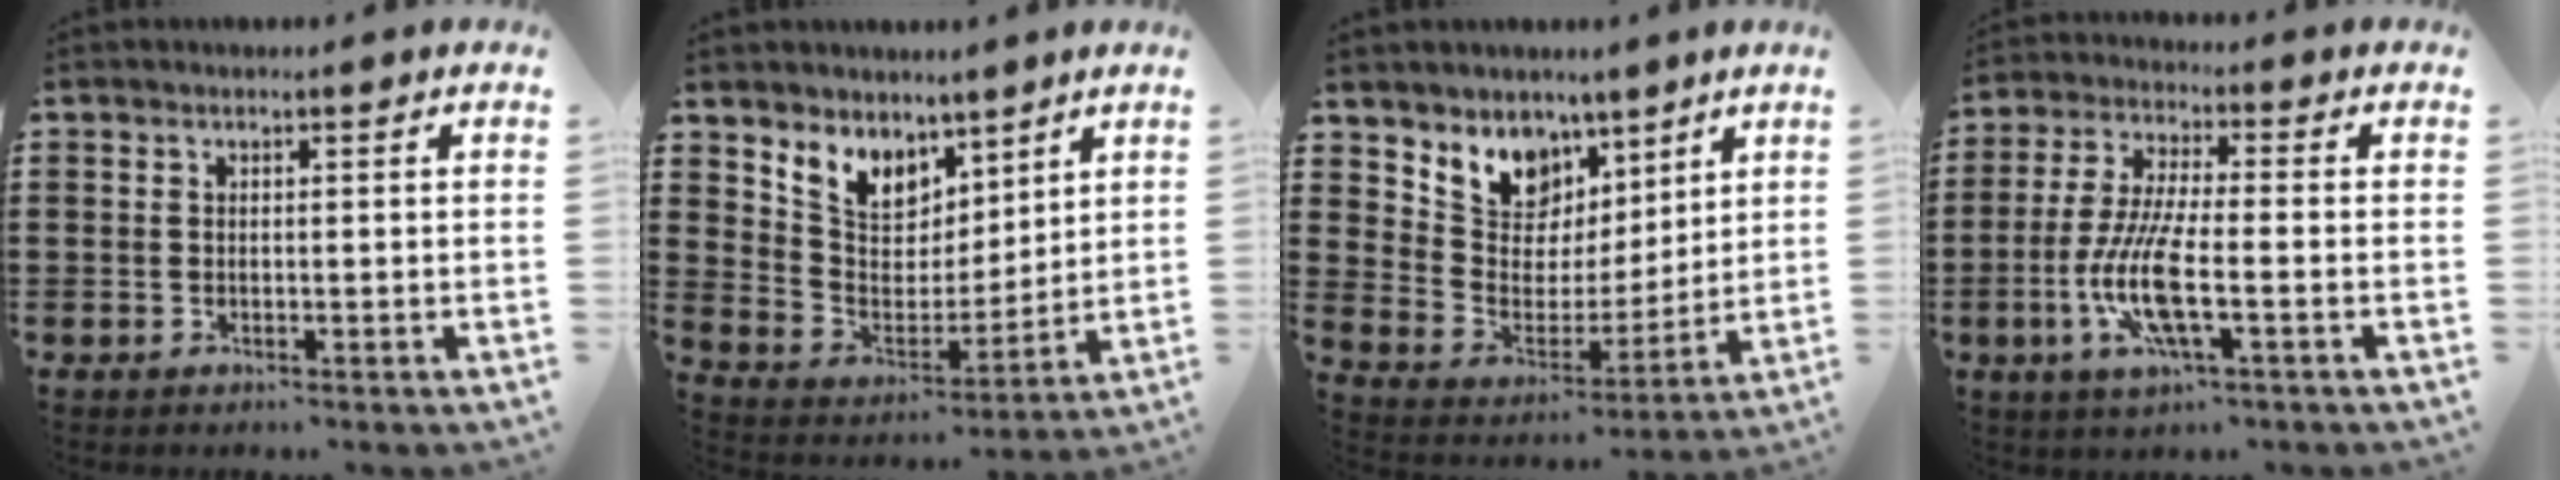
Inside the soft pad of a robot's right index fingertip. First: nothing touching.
{"total": 7.0, "force": [5.4, 4.4, 0.6], "torque": [-0.055, -0.031, 0.104]}
{"total": 8.1, "force": [5.6, 5.8, 0.6], "torque": [-0.053, -0.055, 0.103]}
{"total": 10.1, "force": [-3.2, 2.5, 9.2], "torque": [-0.204, -0.017, -0.065]}